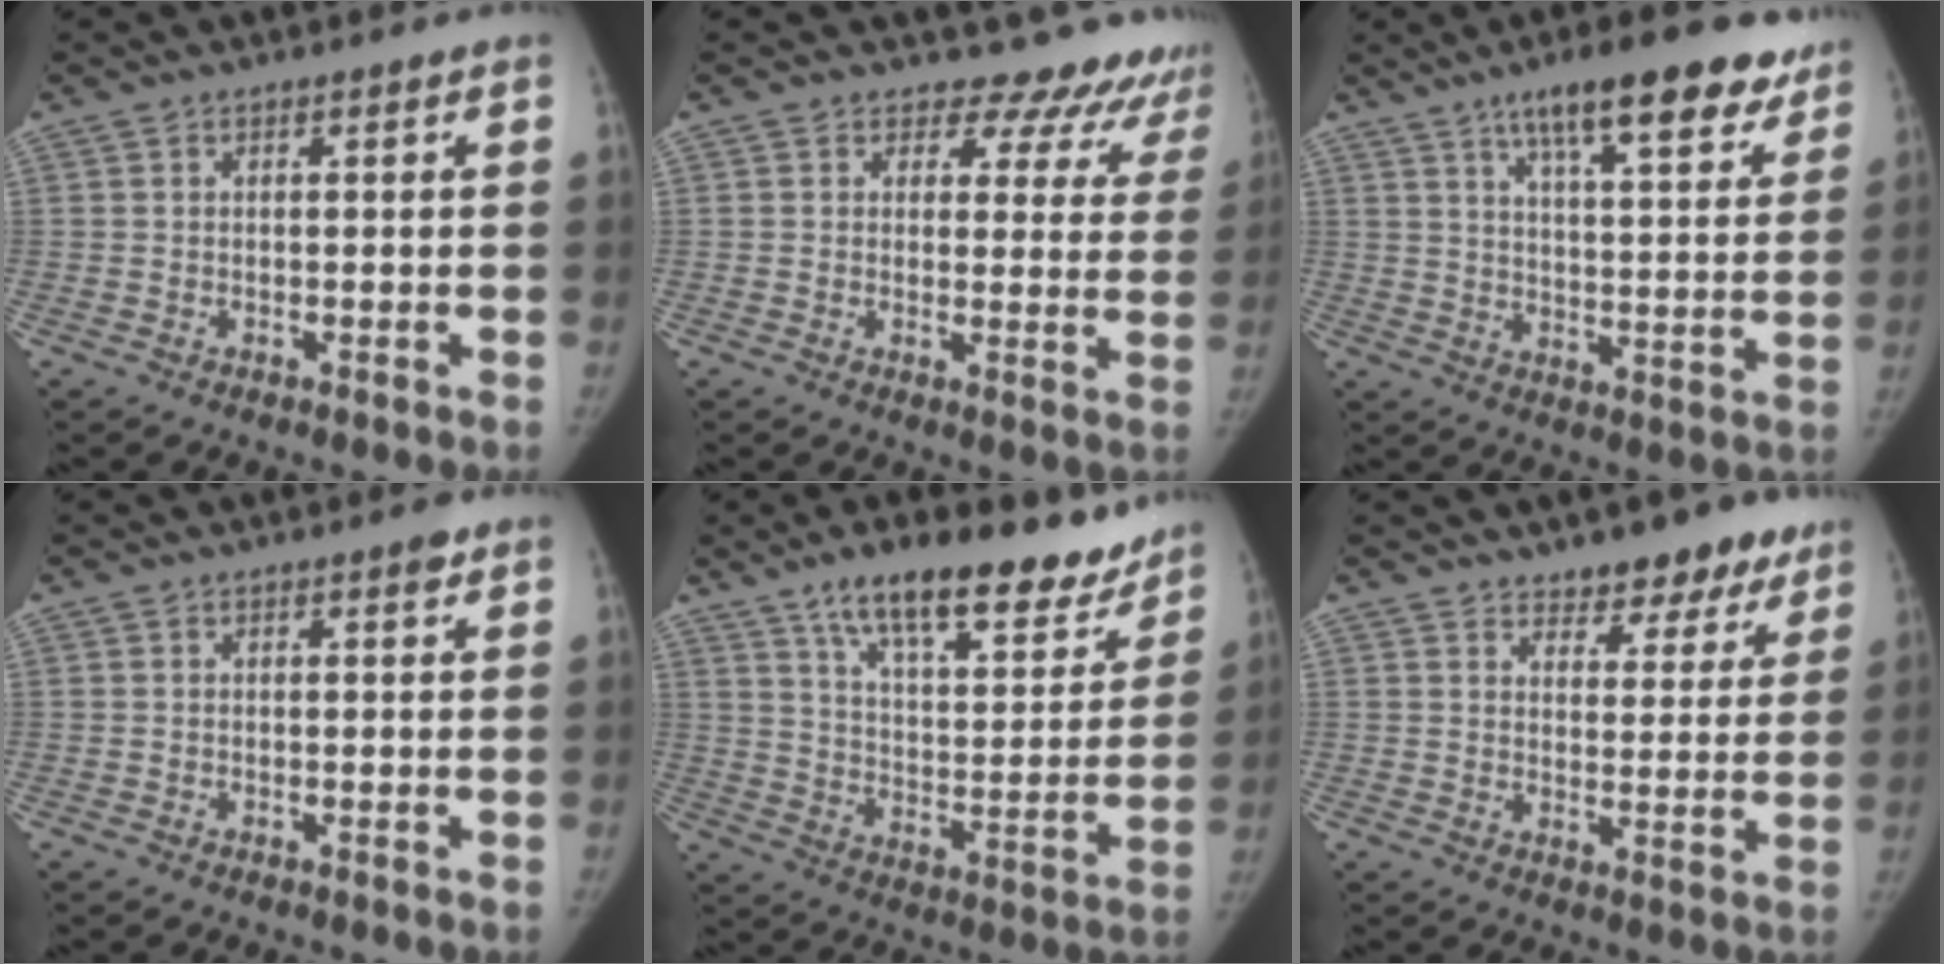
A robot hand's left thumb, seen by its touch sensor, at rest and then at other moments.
{"total": 12.7, "force": [11.4, 5.4, 0.7], "torque": [0.050, -0.071, 0.103]}
{"total": 17.4, "force": [11.7, 5.1, 12.0], "torque": [-0.136, -0.040, 0.173]}
{"total": 1.3, "force": [0.8, 0.4, 0.9], "torque": [-0.010, -0.002, 0.009]}
{"total": 20.2, "force": [14.7, 7.7, 11.4], "torque": [-0.119, -0.071, 0.232]}
{"total": 10.4, "force": [7.7, 5.1, 4.6], "torque": [-0.013, -0.043, 0.104]}